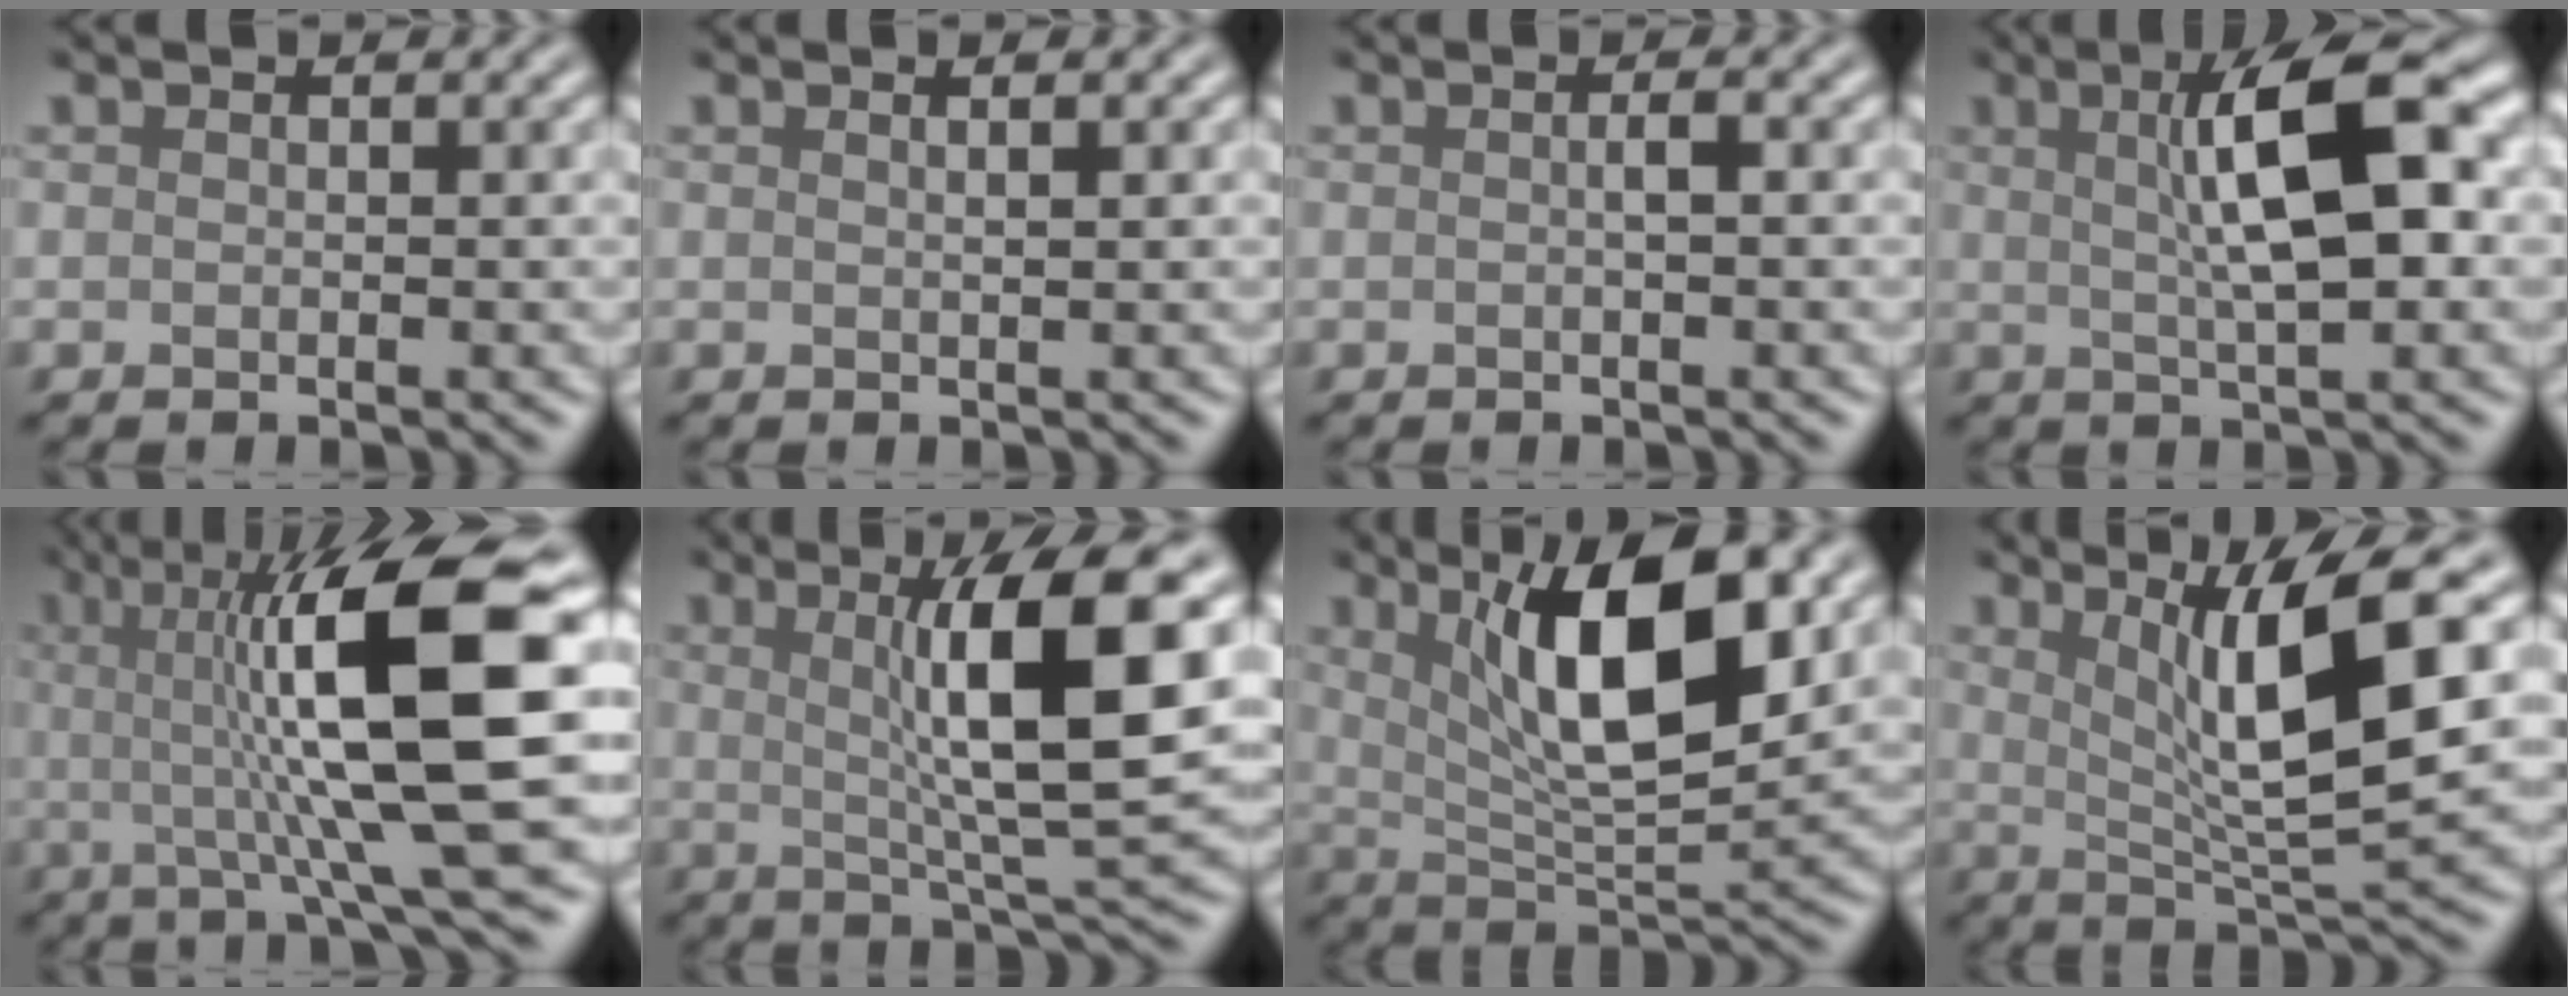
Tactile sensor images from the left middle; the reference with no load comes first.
{"total": 1.0, "force": [0.4, 0.3, 0.8], "torque": [-0.007, 0.004, 0.003]}
{"total": 0.8, "force": [-0.1, 0.0, 0.8], "torque": [-0.017, 0.003, -0.001]}
{"total": 8.1, "force": [1.6, 2.0, 7.7], "torque": [-0.112, 0.015, 0.021]}
{"total": 13.4, "force": [1.4, 2.9, 13.0], "torque": [-0.185, 0.015, 0.020]}
{"total": 9.7, "force": [1.9, 1.7, 9.4], "torque": [-0.128, -0.002, 0.035]}
{"total": 9.8, "force": [3.5, 3.0, 8.6], "torque": [-0.140, -0.007, 0.062]}
{"total": 9.0, "force": [2.4, 1.8, 8.5], "torque": [-0.128, -0.007, 0.046]}